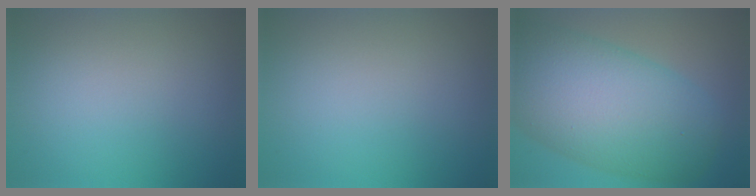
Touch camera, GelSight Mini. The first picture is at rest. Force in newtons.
{"total": 0.0}
{"total": 12.0, "press": 12.0, "slide": 0.4}